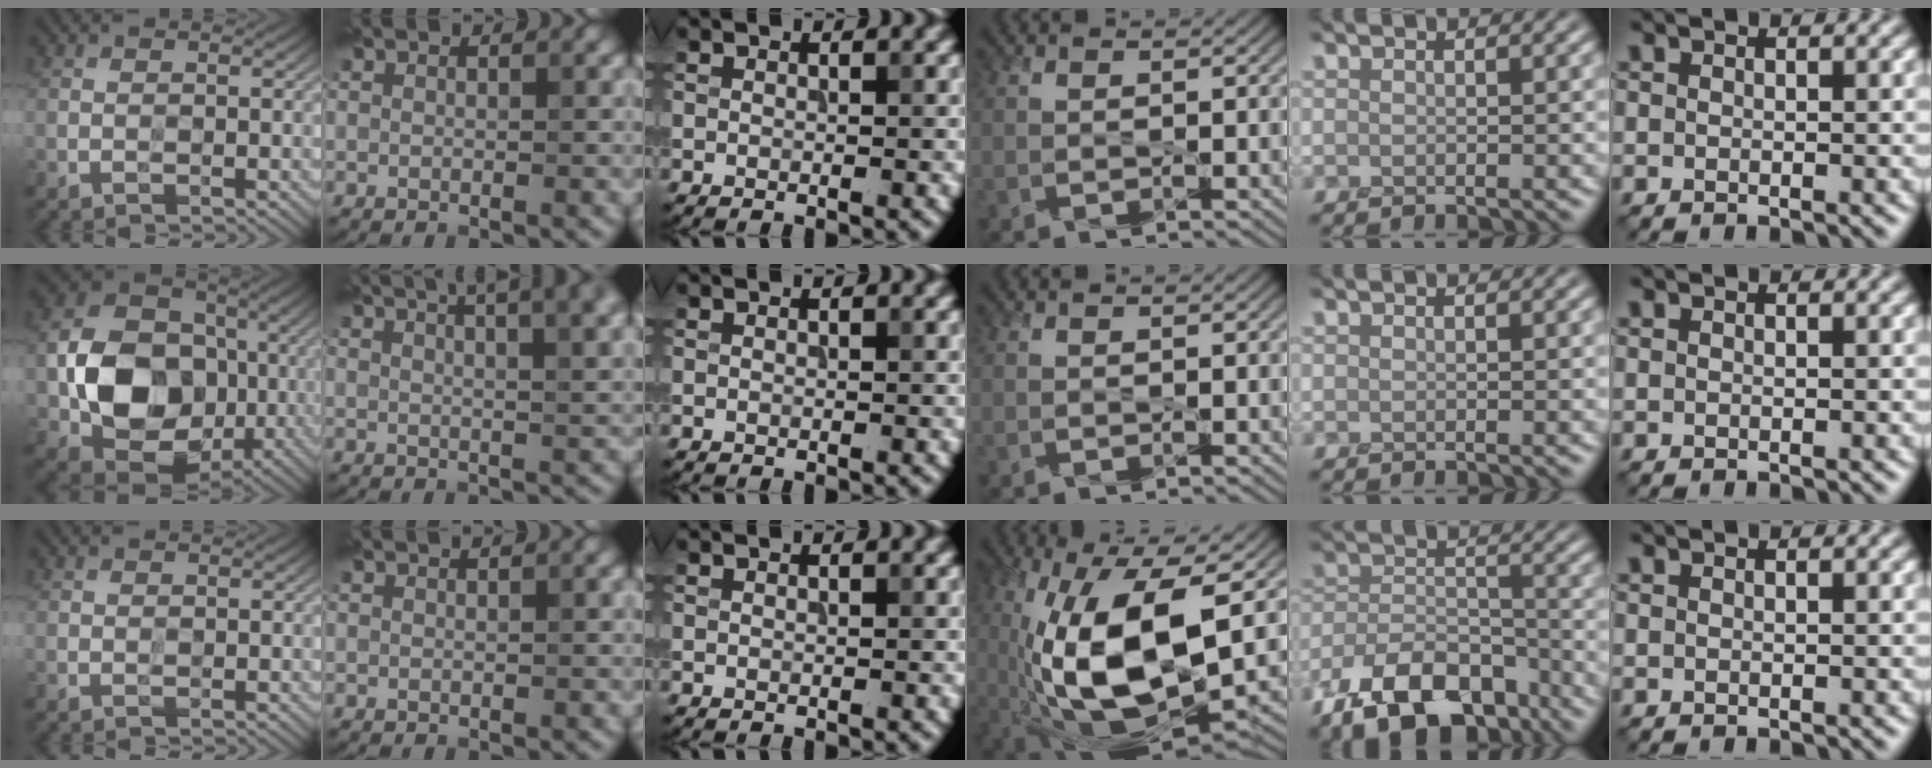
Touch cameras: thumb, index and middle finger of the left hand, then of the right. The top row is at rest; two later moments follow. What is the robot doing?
{"motion": "peel", "object": "velcro strap"}